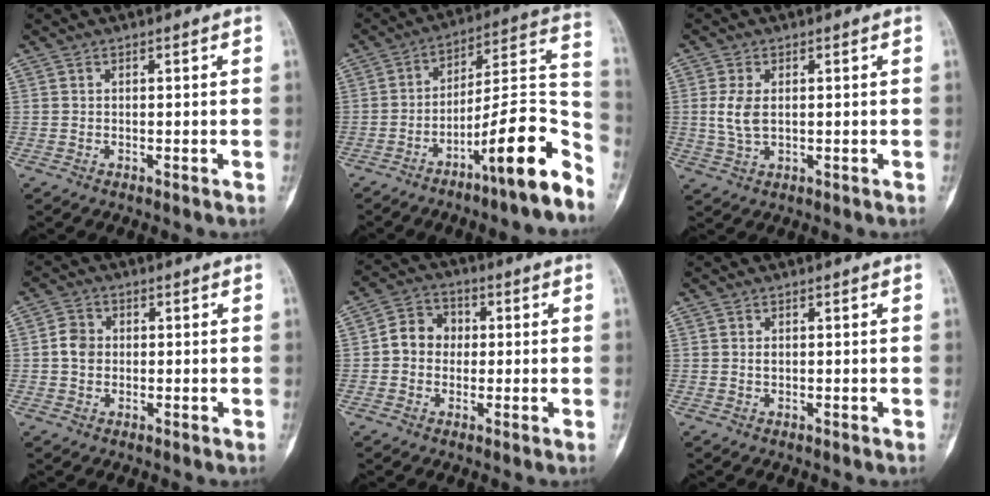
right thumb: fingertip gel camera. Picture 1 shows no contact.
{"total": 16.3, "force": [-10.0, 2.1, 12.6], "torque": [-0.178, 0.091, -0.161]}
{"total": 4.7, "force": [0.5, 2.6, 3.8], "torque": [-0.088, -0.002, 0.013]}
{"total": 3.8, "force": [0.0, 3.3, 2.0], "torque": [-0.025, 0.006, -0.006]}
{"total": 6.7, "force": [0.1, 5.8, 3.3], "torque": [-0.032, 0.019, -0.012]}
{"total": 0.8, "force": [0.1, 0.5, 0.6], "torque": [-0.010, 0.001, 0.003]}